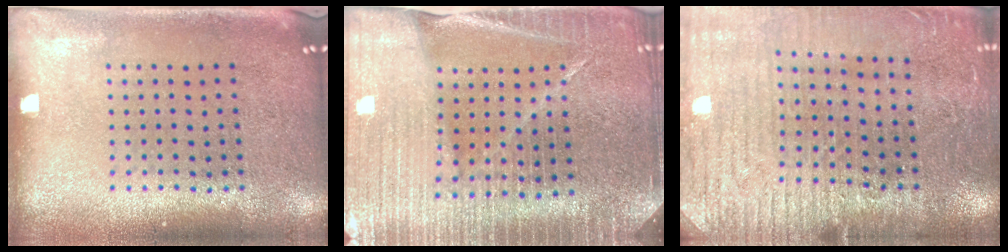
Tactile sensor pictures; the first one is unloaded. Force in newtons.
{"total": 4.7, "press": 4.4, "slide": 1.8}
{"total": 3.1, "press": 3.1, "slide": 0.4}